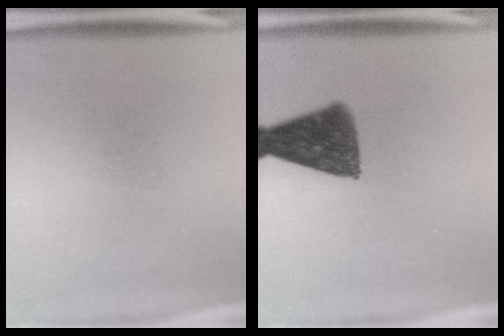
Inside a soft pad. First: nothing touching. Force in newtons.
{"total": 11.3}